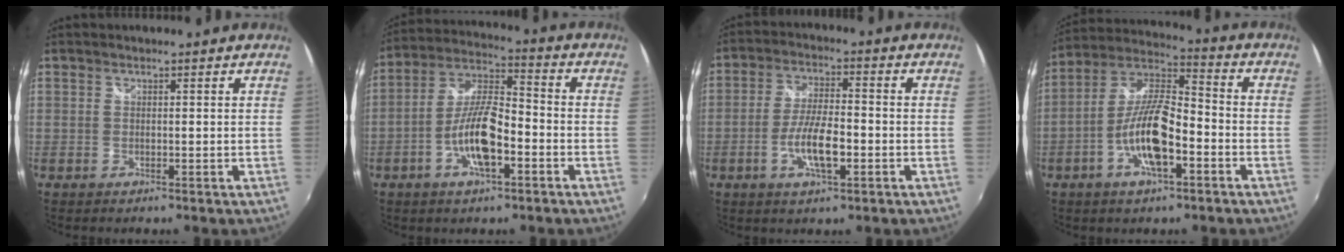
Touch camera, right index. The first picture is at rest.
{"total": 11.5, "force": [-4.4, 3.6, 10.0], "torque": [-0.207, 0.005, -0.082]}
{"total": 8.3, "force": [-2.9, 2.3, 7.4], "torque": [-0.146, -0.002, -0.052]}
{"total": 13.0, "force": [-4.9, 4.2, 11.3], "torque": [-0.230, 0.002, -0.094]}